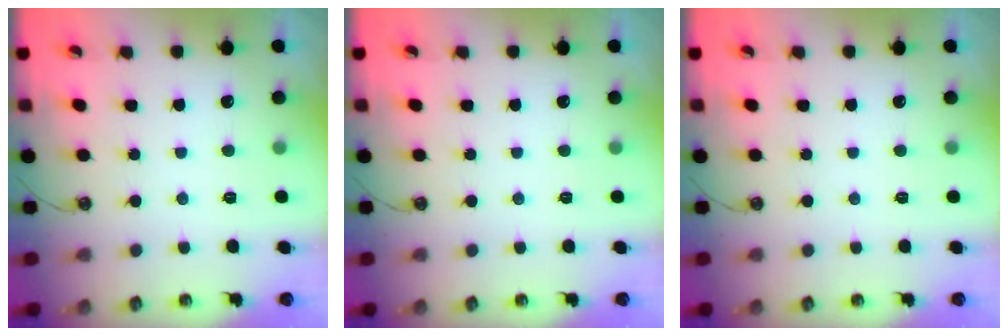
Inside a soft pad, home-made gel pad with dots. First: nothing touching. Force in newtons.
{"total": 0.0}
{"total": 0.0}